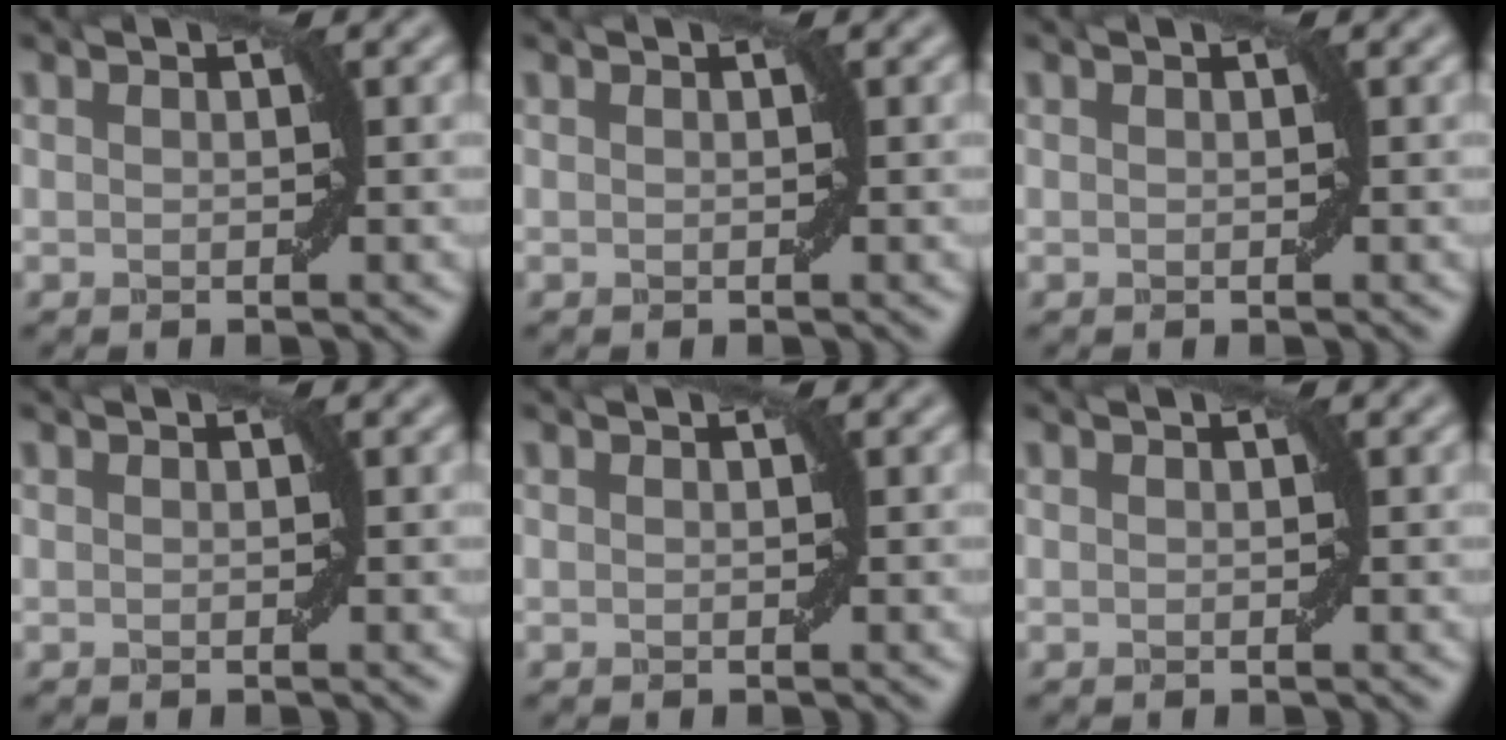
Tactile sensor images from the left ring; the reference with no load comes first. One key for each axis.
{"total": 0.0}
{"total": 0.0}
{"total": 0.0}
{"total": 0.0}
{"total": 0.0}